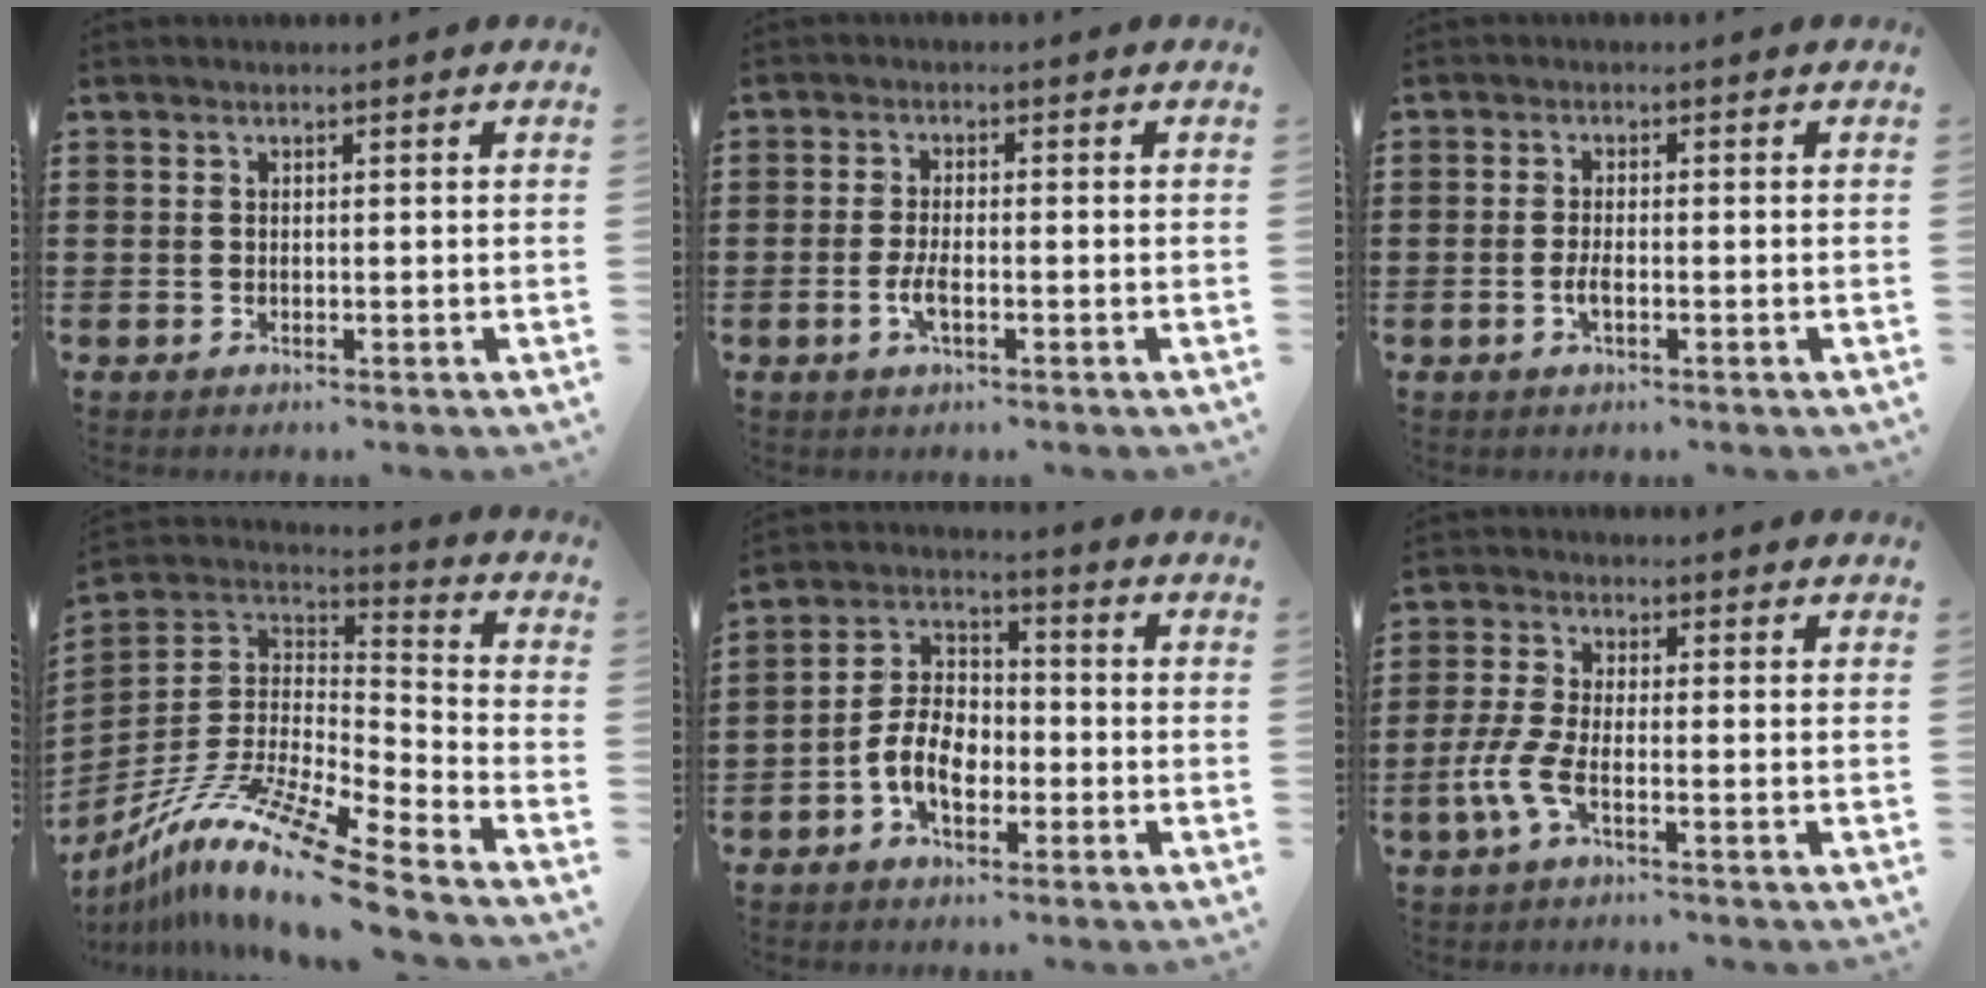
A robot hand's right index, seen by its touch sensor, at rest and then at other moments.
{"total": 2.9, "force": [-1.0, 0.8, 2.6], "torque": [-0.060, -0.005, -0.022]}
{"total": 2.1, "force": [-0.7, 0.5, 1.9], "torque": [-0.041, -0.004, -0.014]}
{"total": 13.6, "force": [-10.5, 0.8, 8.6], "torque": [-0.178, 0.004, -0.206]}
{"total": 7.3, "force": [-2.6, 4.5, 5.1], "torque": [-0.125, 0.005, -0.057]}
{"total": 4.8, "force": [-2.1, 1.3, 4.1], "torque": [-0.104, -0.011, -0.045]}